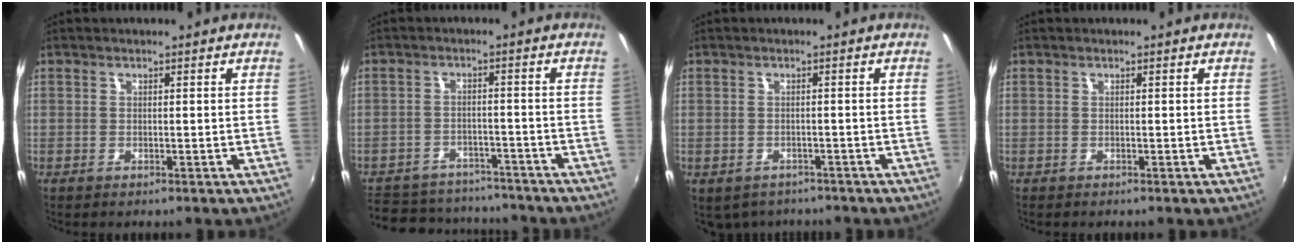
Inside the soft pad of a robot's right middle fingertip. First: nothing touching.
{"total": 16.4, "force": [-13.8, 7.1, 5.3], "torque": [-0.137, 0.015, -0.188]}
{"total": 5.2, "force": [-4.0, 2.8, 1.7], "torque": [-0.043, -0.026, -0.051]}
{"total": 0.0}